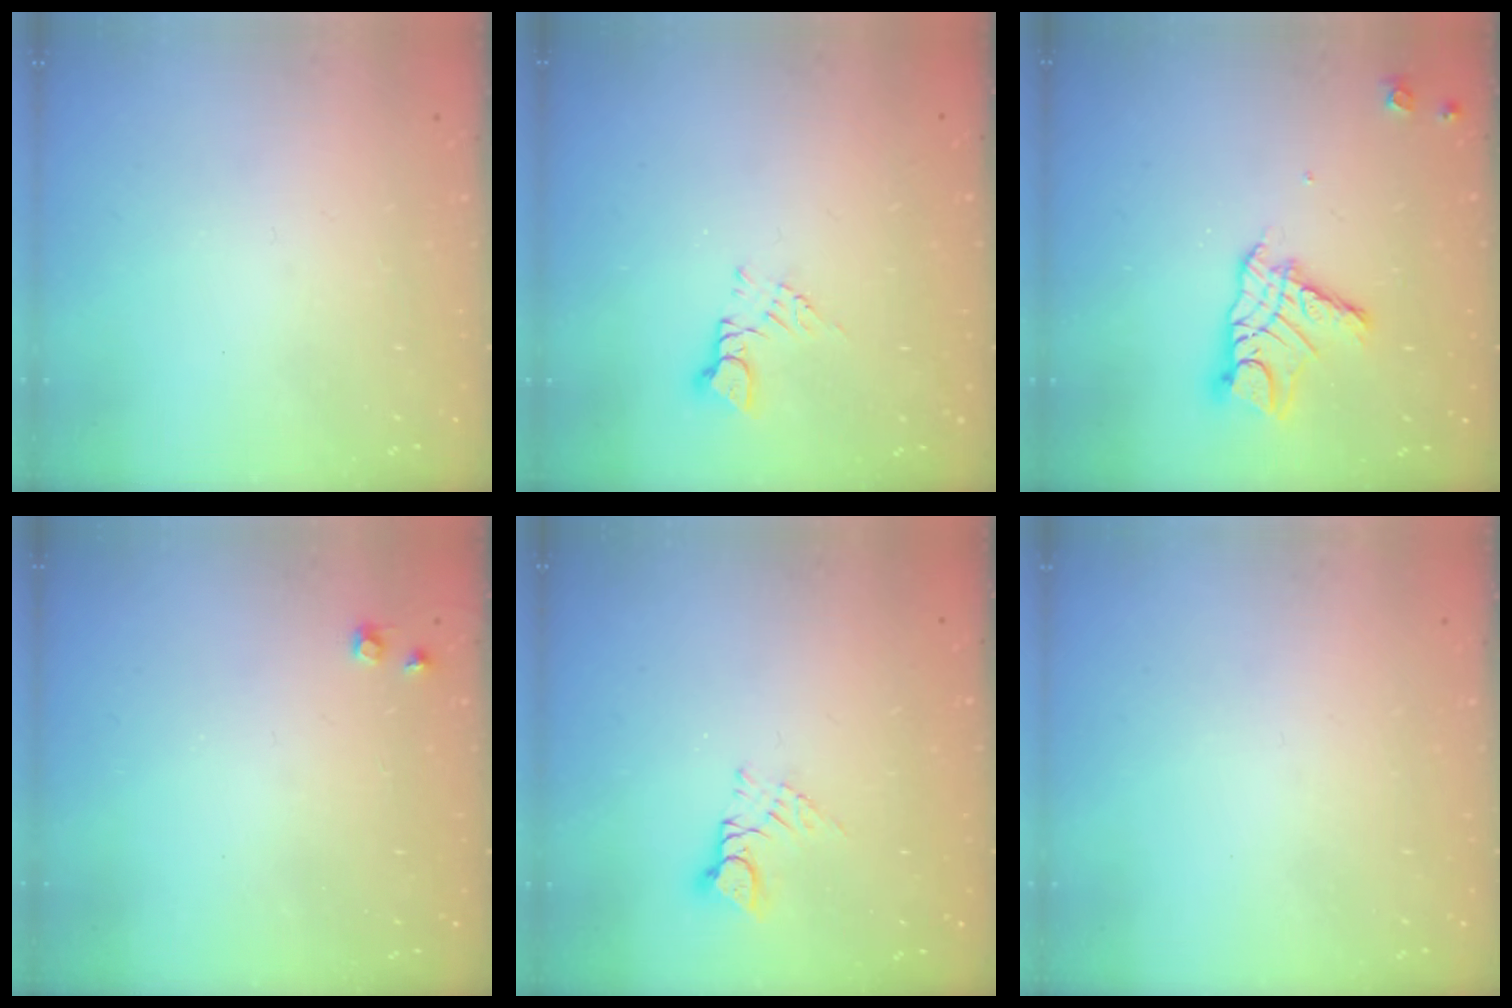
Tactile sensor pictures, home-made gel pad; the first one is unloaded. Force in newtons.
{"total": 3.2, "press": 3.2, "slide": 0.4}
{"total": 11.6, "press": 11.5, "slide": 0.9}
{"total": 4.8, "press": 4.8, "slide": 0.7}
{"total": 5.2, "press": 5.2, "slide": 0.3}
{"total": 0.0}